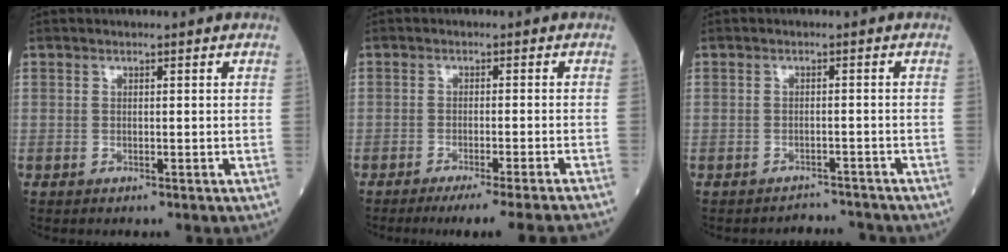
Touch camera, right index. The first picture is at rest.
{"total": 12.1, "force": [-10.8, -2.2, 5.0], "torque": [-0.030, -0.037, -0.144]}
{"total": 3.9, "force": [-3.8, 0.4, -0.7], "torque": [0.016, 0.002, -0.052]}